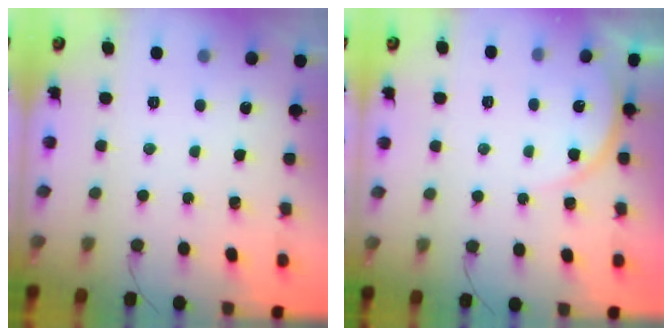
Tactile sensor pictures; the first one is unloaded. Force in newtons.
{"total": 5.4, "press": 5.4, "slide": 0.3}